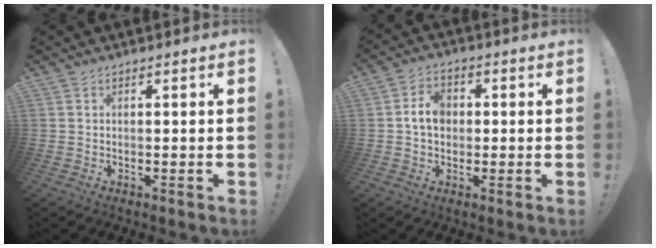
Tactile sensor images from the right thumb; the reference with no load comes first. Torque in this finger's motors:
{"motor_torque": [0.94, 1.27, 0.47, -0.14, 0.00]}